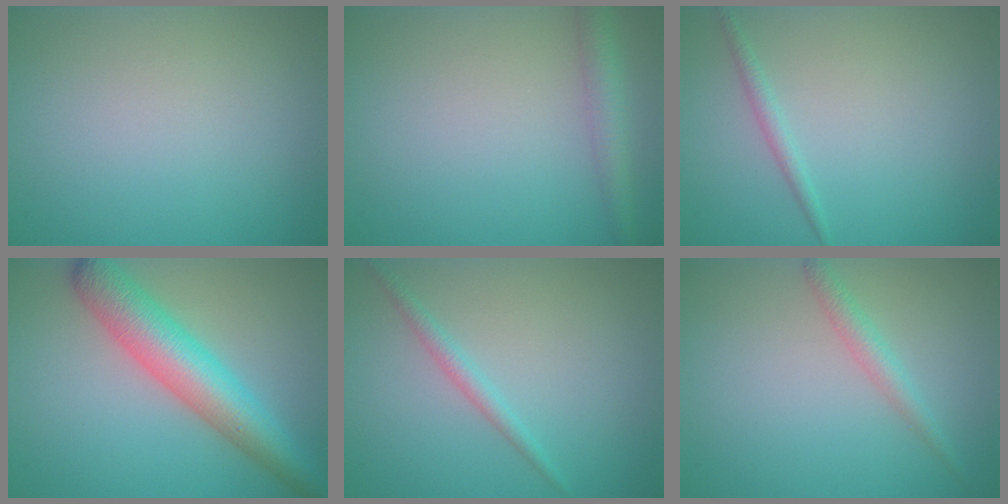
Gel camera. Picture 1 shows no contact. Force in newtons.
{"total": 2.6, "press": 2.6, "slide": 0.1}
{"total": 1.2, "press": 1.2, "slide": 0.1}
{"total": 7.0, "press": 7.0, "slide": 0.1}
{"total": 1.6, "press": 1.6, "slide": 0.1}
{"total": 1.8, "press": 1.8, "slide": 0.0}